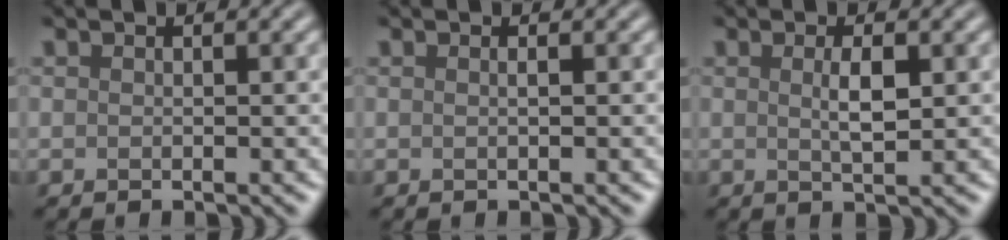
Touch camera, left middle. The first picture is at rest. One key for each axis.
{"total": 0.7, "fx": 0.1, "fy": 0.2, "fz": 0.6, "tx": -0.006, "ty": 0.003, "tz": -0.003}
{"total": 2.2, "fx": 0.4, "fy": 0.5, "fz": 2.1, "tx": -0.039, "ty": 0.001, "tz": 0.009}